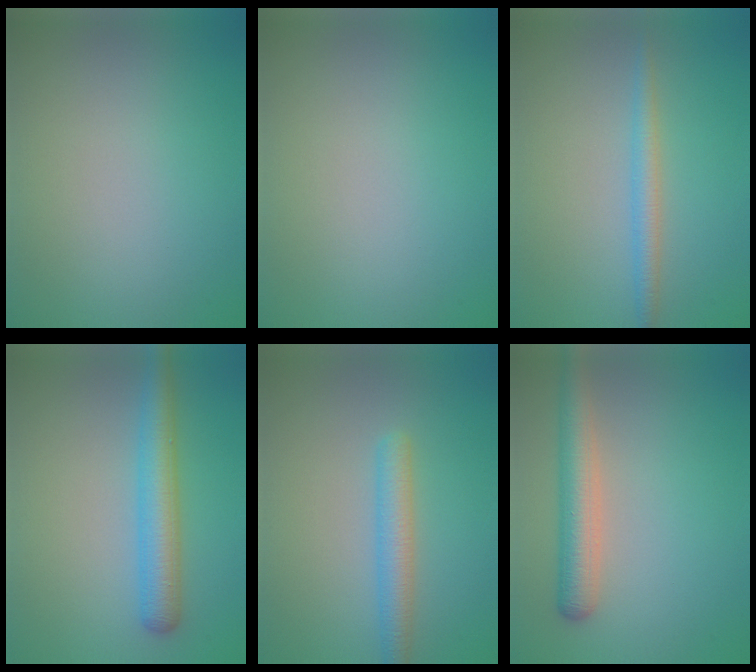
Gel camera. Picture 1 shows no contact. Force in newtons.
{"total": 0.0}
{"total": 2.2, "press": 2.2, "slide": 0.1}
{"total": 4.4, "press": 4.4, "slide": 0.1}
{"total": 3.0, "press": 3.0, "slide": 0.1}
{"total": 4.2, "press": 4.2, "slide": 0.3}